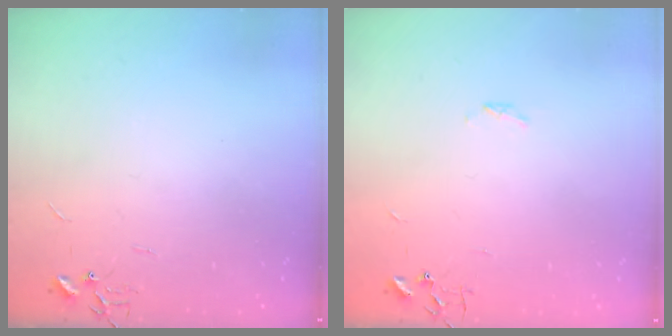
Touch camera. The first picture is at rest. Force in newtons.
{"total": 1.7, "press": 1.6, "slide": 0.4}